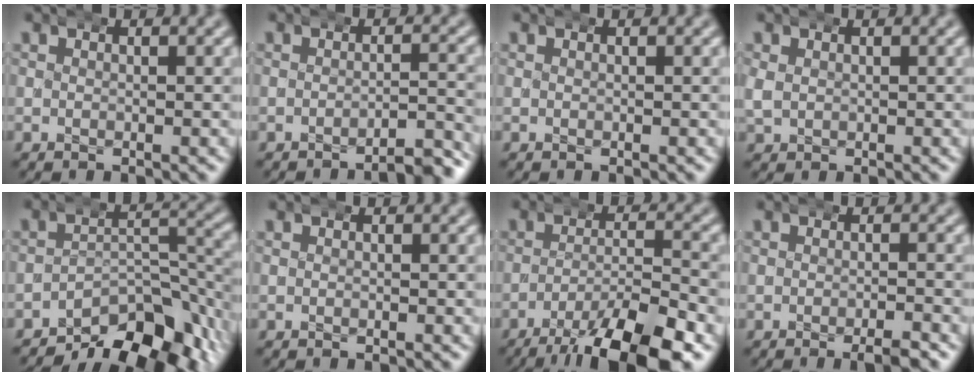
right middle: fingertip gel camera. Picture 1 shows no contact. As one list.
[{"total": 3.6, "force": [-3.4, 0.4, 1.3], "torque": [-0.017, 0.004, -0.059]}, {"total": 0.0}, {"total": 1.8, "force": [0.1, 1.7, 0.5], "torque": [-0.018, -0.001, 0.005]}, {"total": 11.0, "force": [-8.4, 4.1, 5.7], "torque": [-0.062, -0.012, -0.128]}, {"total": 0.0}, {"total": 8.9, "force": [-6.0, 2.0, 6.3], "torque": [-0.091, -0.006, -0.091]}, {"total": 1.5, "force": [-1.0, 0.1, 1.1], "torque": [-0.014, 0.008, -0.023]}]